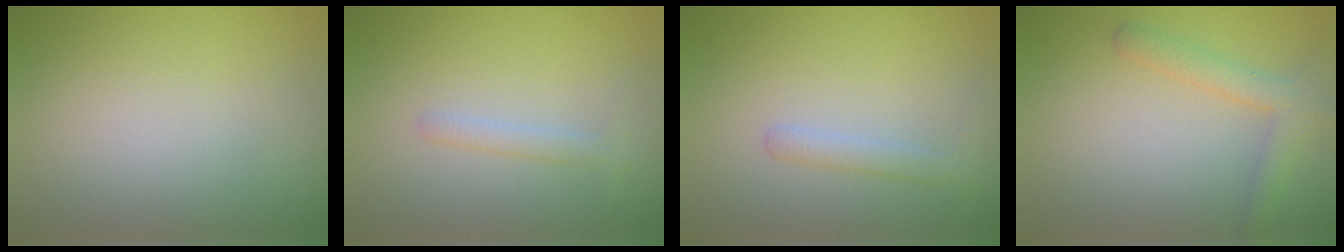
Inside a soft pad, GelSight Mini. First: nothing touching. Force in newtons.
{"total": 1.4, "press": 1.4, "slide": 0.0}
{"total": 1.6, "press": 1.6, "slide": 0.1}
{"total": 2.7, "press": 2.7, "slide": 0.1}